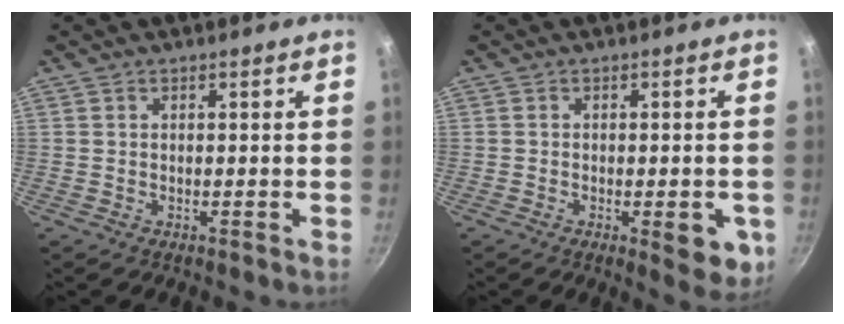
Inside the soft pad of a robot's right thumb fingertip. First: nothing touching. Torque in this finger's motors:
{"motor_torque": [0.52, 0.89, 0.91, 0.20, 0.19]}